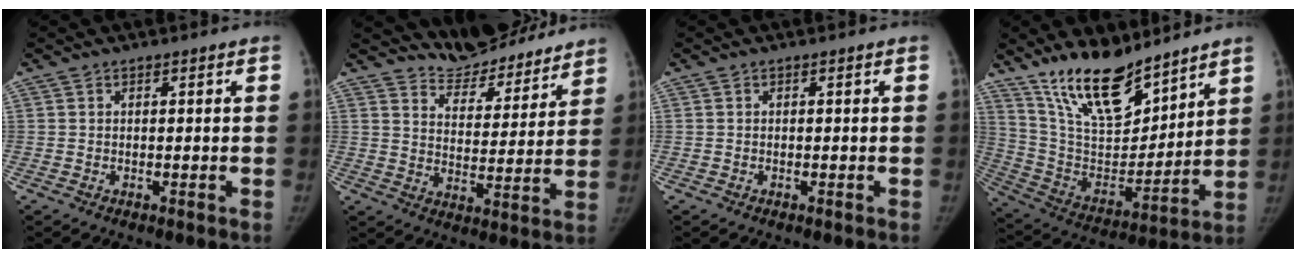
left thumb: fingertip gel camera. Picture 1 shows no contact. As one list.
[{"total": 12.5, "force": [12.0, 3.0, 1.5], "torque": [0.003, -0.084, 0.184]}, {"total": 0.0}, {"total": 19.2, "force": [14.6, 7.1, 10.2], "torque": [-0.136, -0.089, 0.272]}]